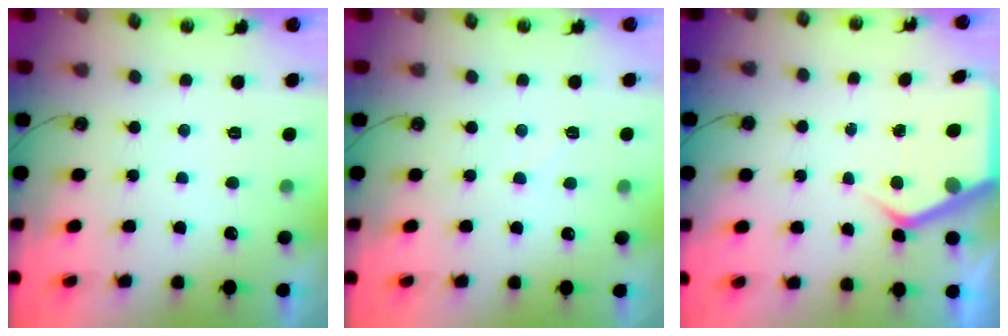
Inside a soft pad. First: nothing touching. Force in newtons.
{"total": 2.8, "press": 2.8, "slide": 0.4}
{"total": 5.0, "press": 4.9, "slide": 0.3}